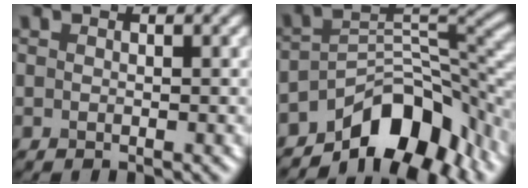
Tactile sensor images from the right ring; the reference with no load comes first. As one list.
[{"total": 9.5, "force": [-6.4, 4.3, 5.6], "torque": [-0.067, 0.004, -0.113]}]